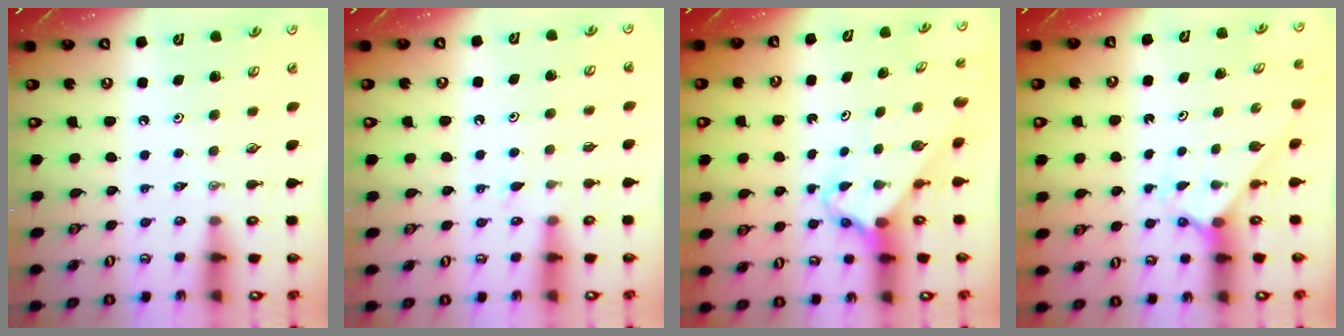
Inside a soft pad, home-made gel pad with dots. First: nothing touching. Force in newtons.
{"total": 8.5, "press": 8.5, "slide": 0.5}
{"total": 2.7, "press": 2.7, "slide": 0.2}
{"total": 2.3, "press": 2.3, "slide": 0.2}